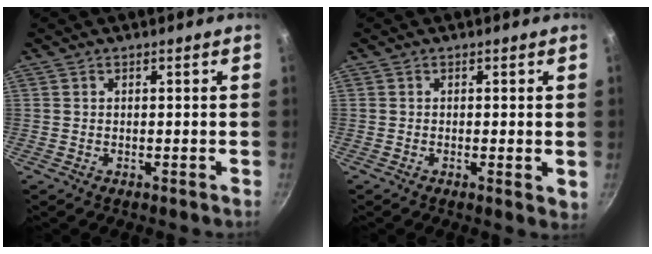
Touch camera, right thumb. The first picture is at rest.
{"total": 2.1, "force": [-0.1, 0.7, 1.9], "torque": [-0.025, -0.006, -0.004]}